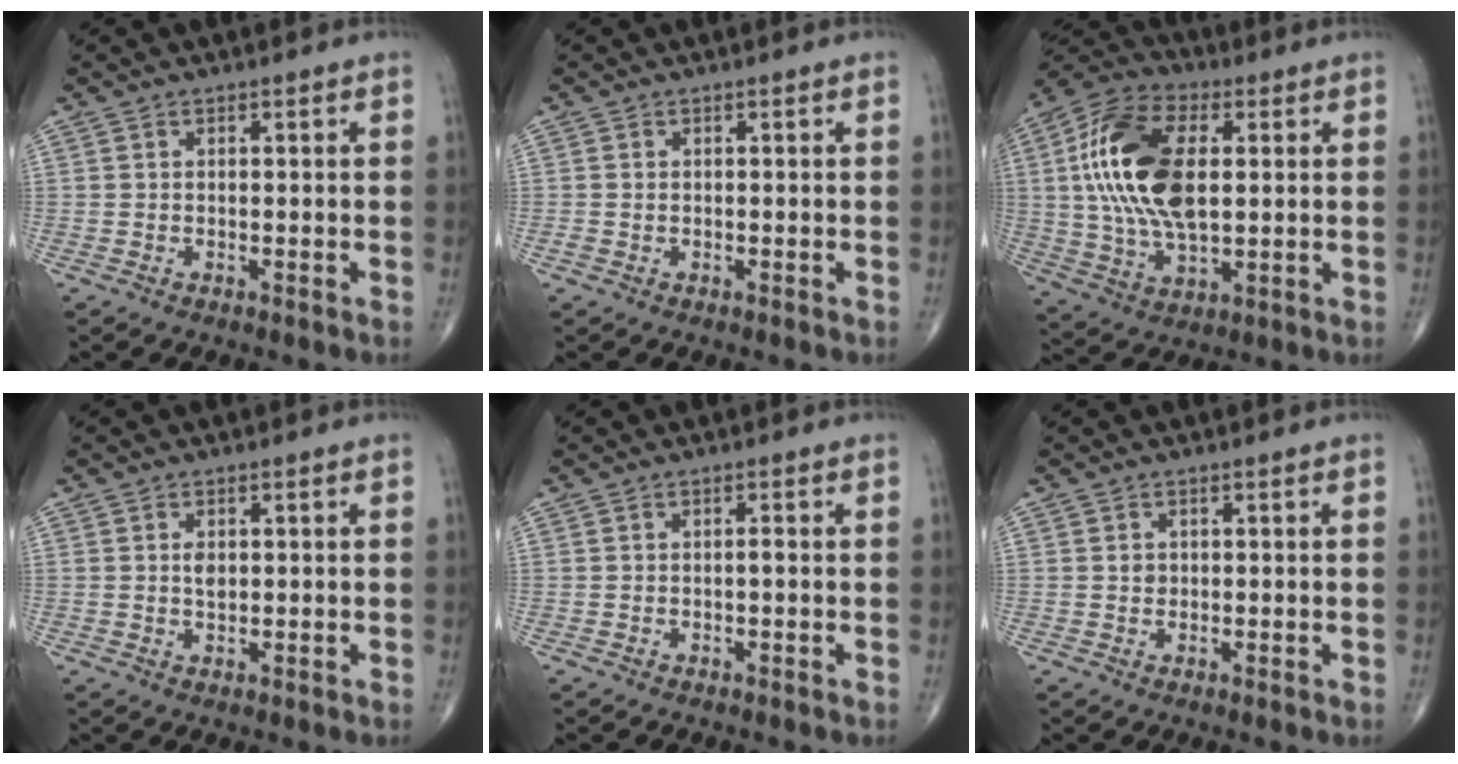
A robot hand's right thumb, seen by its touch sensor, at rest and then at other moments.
{"total": 0.6, "force": [-0.1, 0.5, 0.4], "torque": [-0.012, 0.005, 0.001]}
{"total": 19.6, "force": [2.8, 10.4, 16.3], "torque": [-0.321, 0.004, 0.047]}
{"total": 2.0, "force": [0.3, 1.2, 1.5], "torque": [-0.022, -0.002, 0.005]}
{"total": 0.7, "force": [-0.2, 0.2, 0.7], "torque": [-0.013, 0.000, -0.003]}
{"total": 1.1, "force": [0.1, 1.0, 0.6], "torque": [-0.006, 0.001, 0.003]}